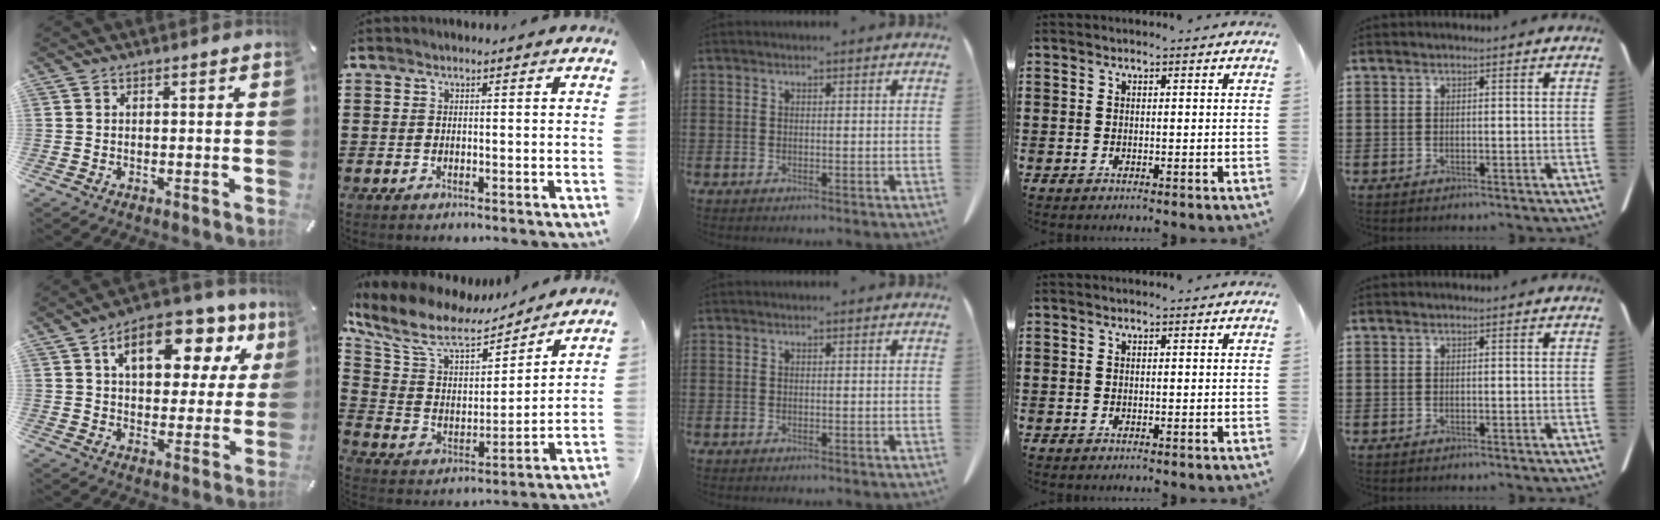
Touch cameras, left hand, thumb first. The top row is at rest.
{"thumb": {"total": 15.6, "force": [7.4, 9.0, 10.4], "torque": [-0.155, -0.021, 0.122]}, "index": {"total": 10.7, "force": [8.5, 3.5, 5.4], "torque": [-0.142, -0.045, 0.145]}}